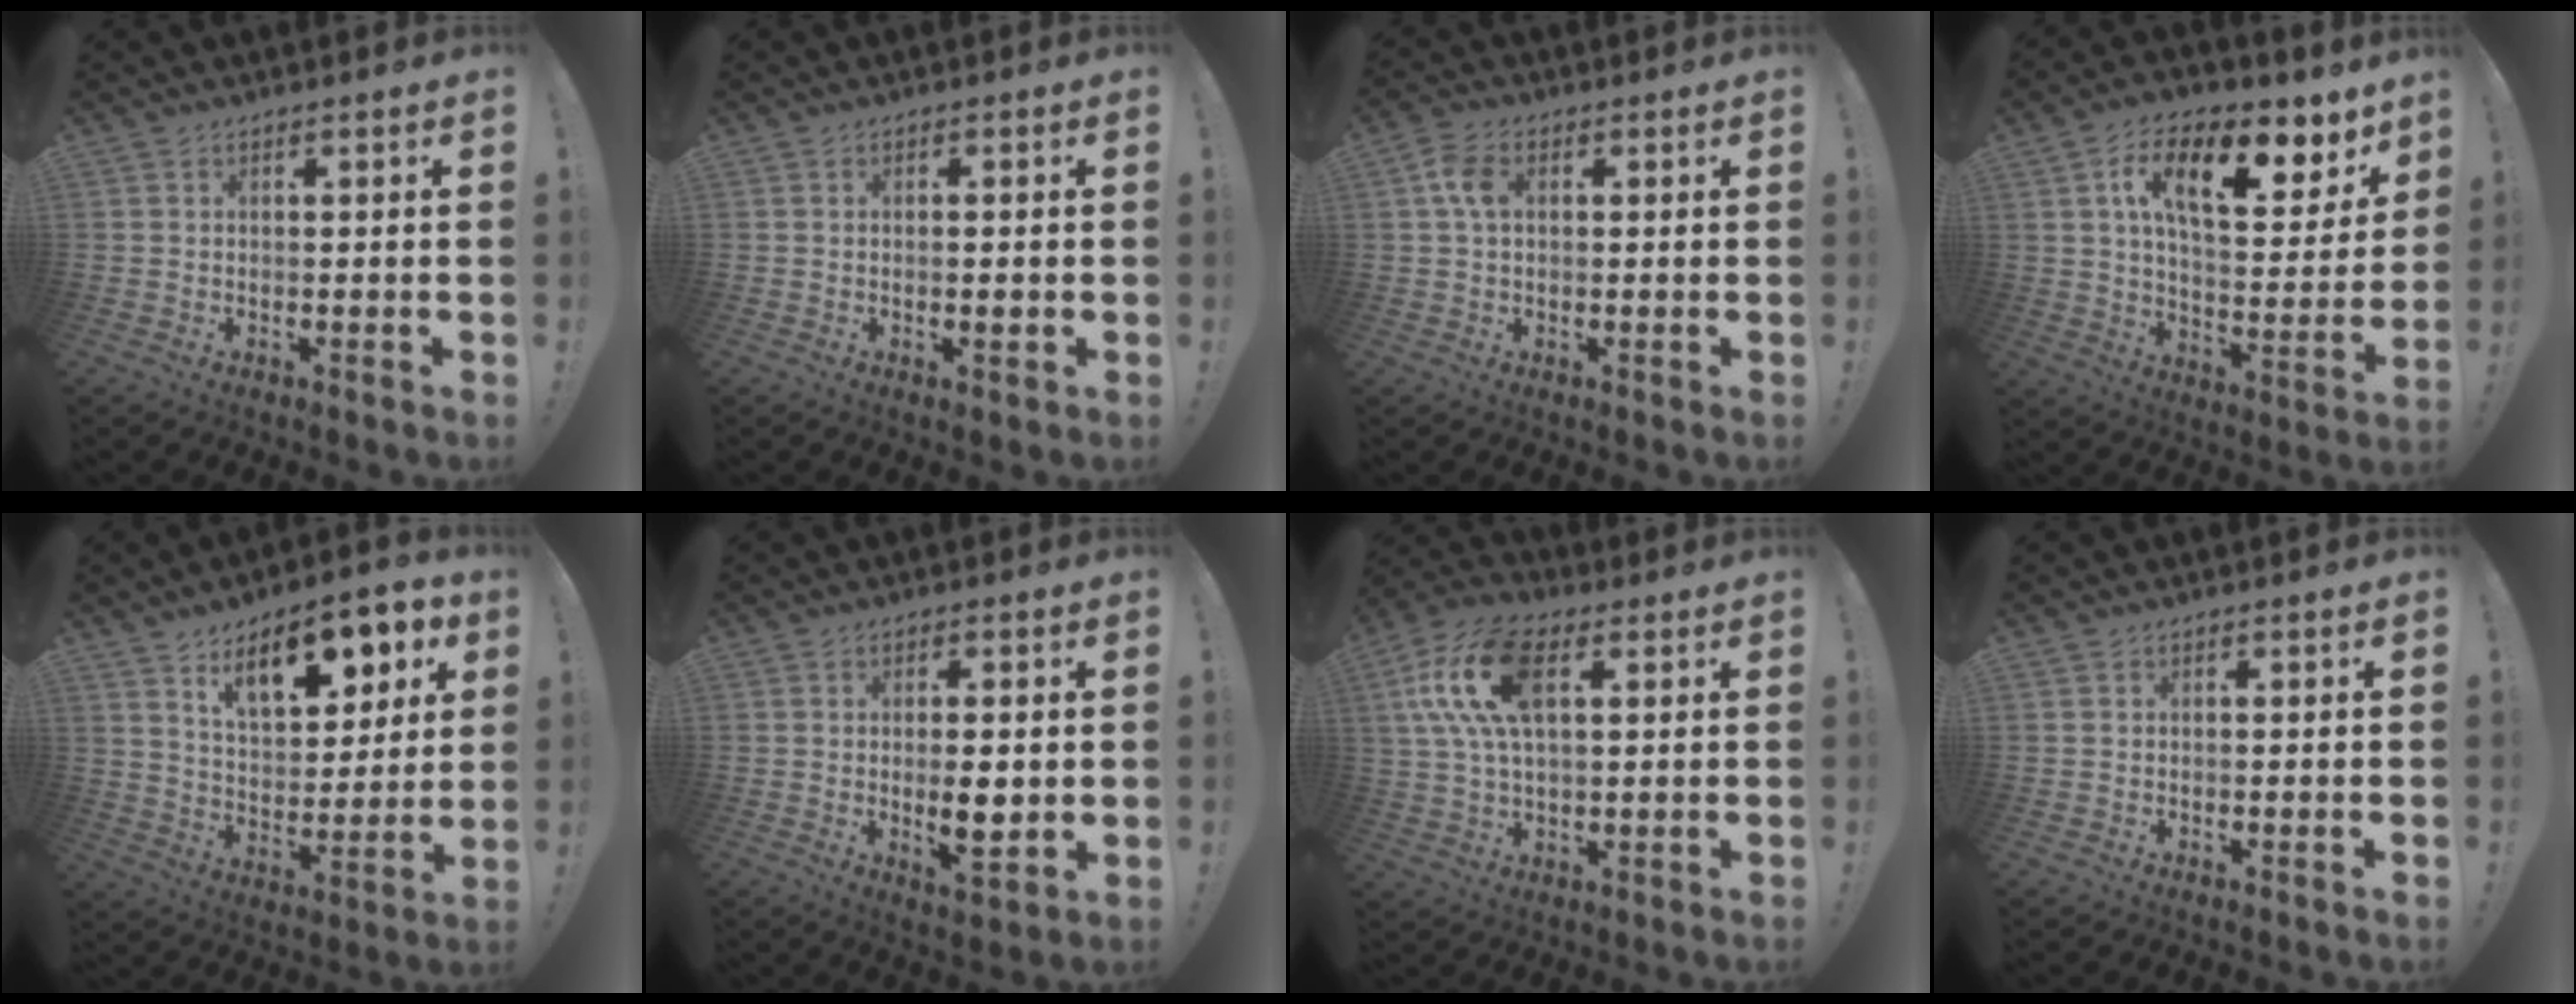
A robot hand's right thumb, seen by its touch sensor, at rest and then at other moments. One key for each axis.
{"total": 1.6, "fx": -0.4, "fy": 0.2, "fz": 1.5, "tx": -0.022, "ty": 0.000, "tz": -0.008}
{"total": 5.8, "fx": 1.2, "fy": 3.6, "fz": 4.4, "tx": -0.081, "ty": 0.007, "tz": 0.021}
{"total": 18.1, "fx": 8.5, "fy": 7.9, "fz": 13.9, "tx": -0.210, "ty": -0.038, "tz": 0.134}
{"total": 15.8, "fx": 9.0, "fy": 7.2, "fz": 10.8, "tx": -0.148, "ty": -0.048, "tz": 0.149}
{"total": 7.2, "fx": -0.4, "fy": 2.3, "fz": 6.8, "tx": -0.109, "ty": -0.010, "tz": -0.008}
{"total": 17.4, "fx": 5.1, "fy": 10.4, "fz": 13.0, "tx": -0.243, "ty": 0.005, "tz": 0.089}
{"total": 0.0}